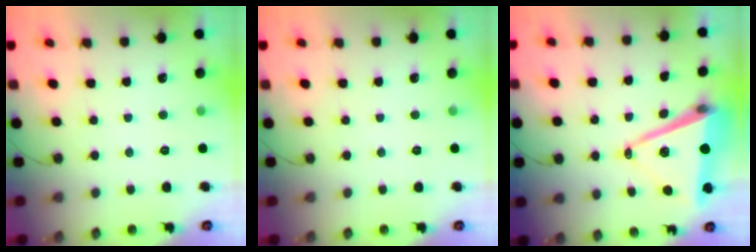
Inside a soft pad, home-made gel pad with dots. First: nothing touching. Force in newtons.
{"total": 0.0}
{"total": 14.5, "press": 13.8, "slide": 4.2}